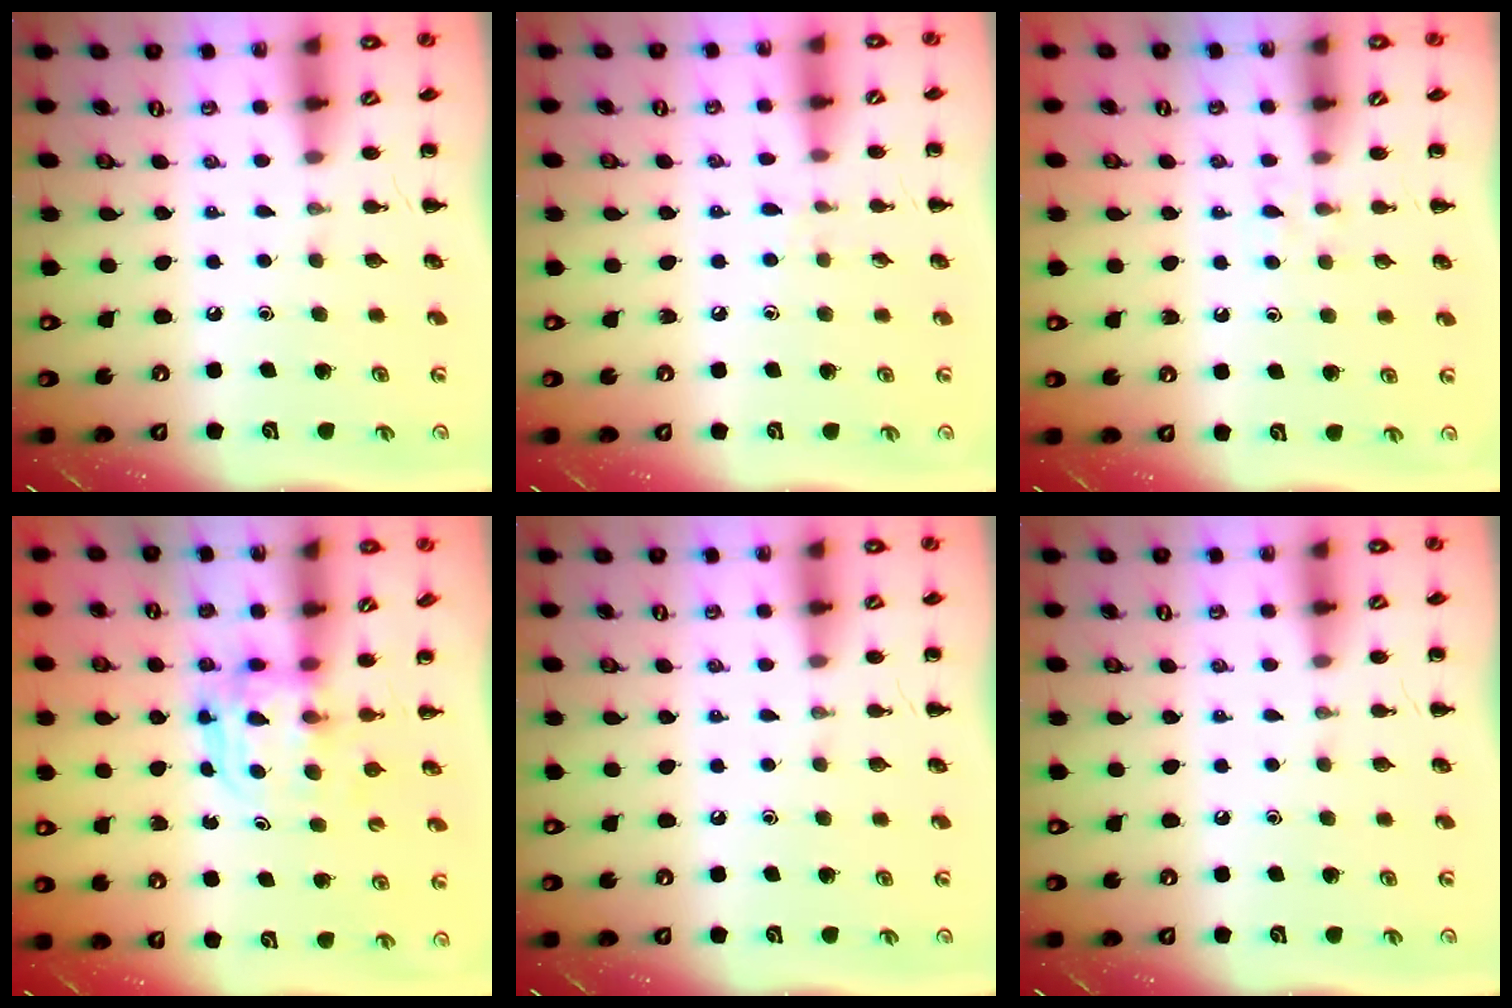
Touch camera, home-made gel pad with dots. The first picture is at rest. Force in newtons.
{"total": 5.8, "press": 5.3, "slide": 2.4}
{"total": 3.0, "press": 2.7, "slide": 1.2}
{"total": 3.7, "press": 3.7, "slide": 0.2}
{"total": 0.0}
{"total": 0.0}